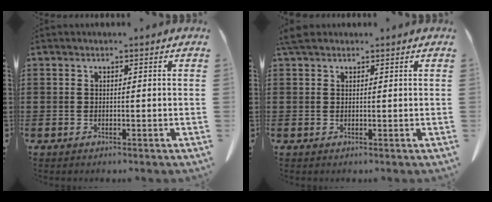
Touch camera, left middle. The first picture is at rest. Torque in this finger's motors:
{"motor_torque": [0.49, 0.36, -0.04, -0.05]}